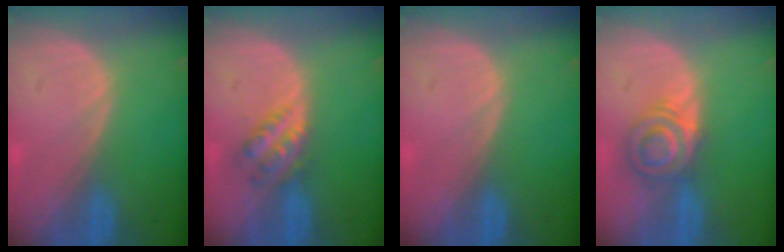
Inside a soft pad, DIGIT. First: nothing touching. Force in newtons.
{"total": 4.6, "press": 4.1, "slide": 2.2}
{"total": 0.0}
{"total": 5.7, "press": 5.6, "slide": 1.1}